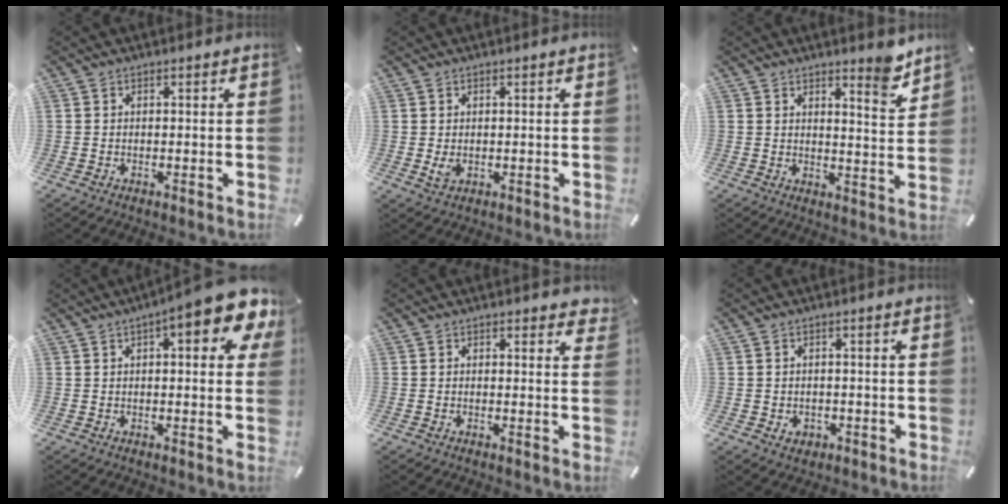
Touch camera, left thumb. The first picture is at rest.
{"total": 2.3, "force": [0.0, 1.6, 1.6], "torque": [-0.044, -0.004, -0.002]}
{"total": 6.2, "force": [5.3, 1.3, 3.1], "torque": [-0.034, -0.043, 0.086]}
{"total": 12.3, "force": [5.8, 3.4, 10.2], "torque": [-0.133, -0.030, 0.091]}
{"total": 1.4, "force": [1.1, 0.7, 0.6], "torque": [0.002, -0.004, 0.017]}
{"total": 2.2, "force": [-0.5, 1.9, 1.0], "torque": [-0.021, 0.004, -0.011]}